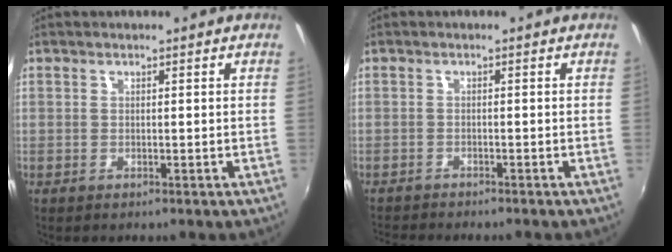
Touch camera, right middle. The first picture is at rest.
{"total": 3.9, "force": [-3.8, 0.1, 1.0], "torque": [-0.035, -0.019, -0.068]}